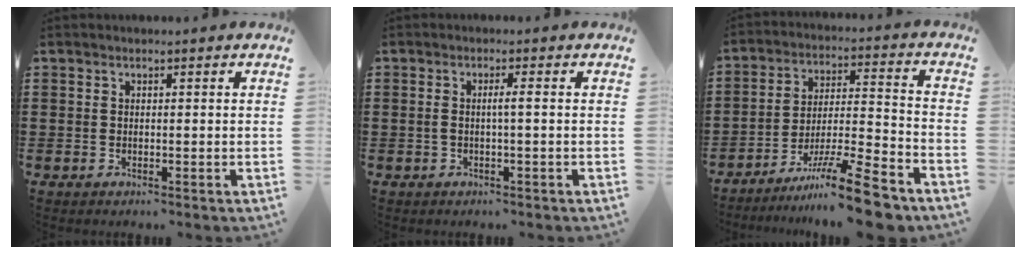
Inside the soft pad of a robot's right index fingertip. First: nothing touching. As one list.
[{"total": 1.9, "force": [-0.3, -0.1, 1.8], "torque": [-0.034, -0.001, -0.008]}, {"total": 13.2, "force": [-10.2, 1.0, 8.2], "torque": [-0.118, 0.037, -0.186]}]